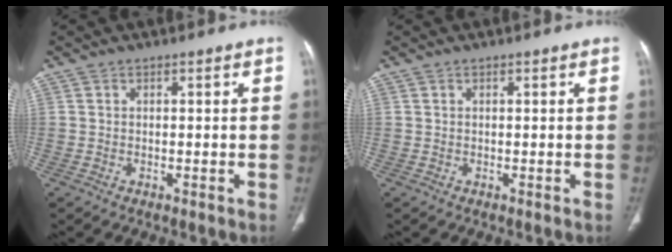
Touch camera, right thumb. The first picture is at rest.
{"total": 0.0}